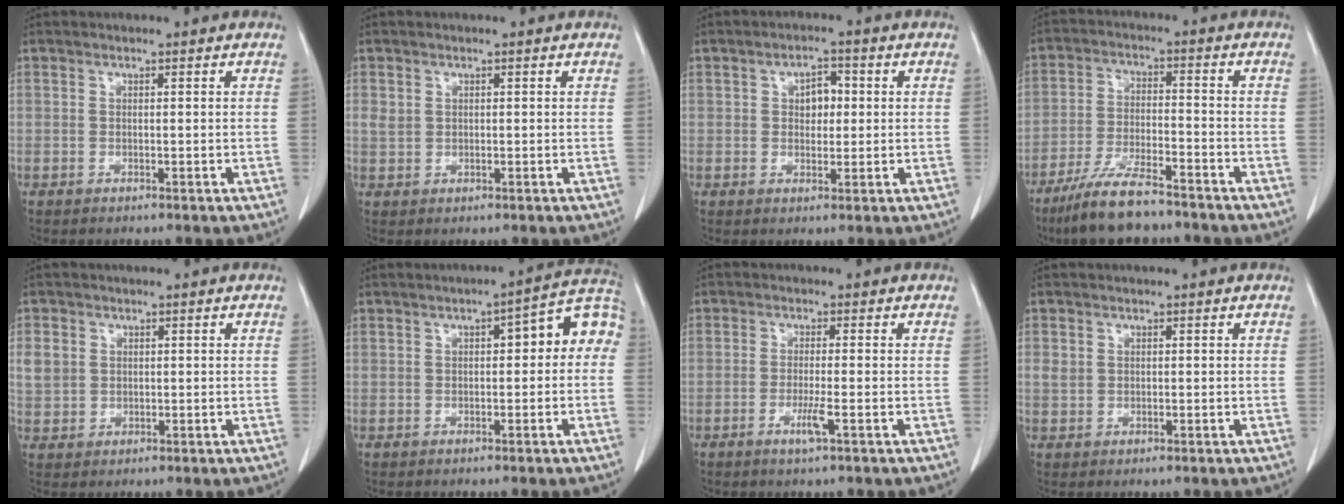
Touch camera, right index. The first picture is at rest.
{"total": 1.6, "force": [0.6, 1.4, 0.6], "torque": [-0.012, 0.007, 0.015]}
{"total": 3.7, "force": [0.6, 2.2, 2.9], "torque": [-0.041, 0.009, 0.010]}
{"total": 10.7, "force": [-8.6, 1.9, 6.1], "torque": [-0.115, -0.025, -0.153]}
{"total": 4.4, "force": [1.0, 4.0, 1.6], "torque": [-0.039, 0.010, 0.028]}
{"total": 8.0, "force": [0.9, 2.6, 7.6], "torque": [-0.094, 0.045, 0.007]}
{"total": 2.9, "force": [-1.3, -0.1, 2.6], "torque": [-0.051, -0.004, -0.024]}
{"total": 1.6, "force": [0.4, 1.4, 0.7], "torque": [-0.017, 0.006, 0.013]}